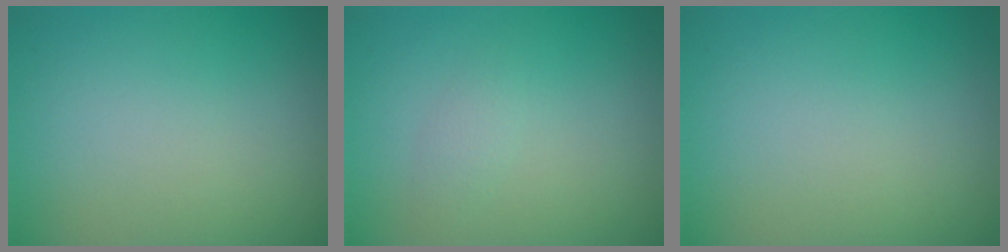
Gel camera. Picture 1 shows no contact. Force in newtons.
{"total": 1.1, "press": 1.1, "slide": 0.0}
{"total": 0.0}